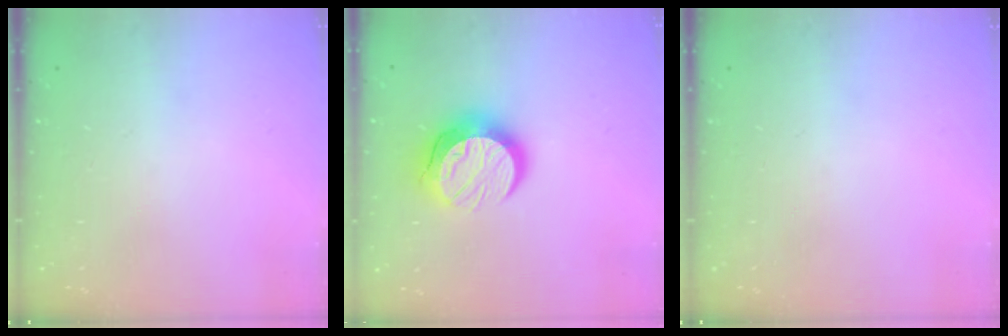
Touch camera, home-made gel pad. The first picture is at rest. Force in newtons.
{"total": 12.7, "press": 12.7, "slide": 1.1}
{"total": 0.0}